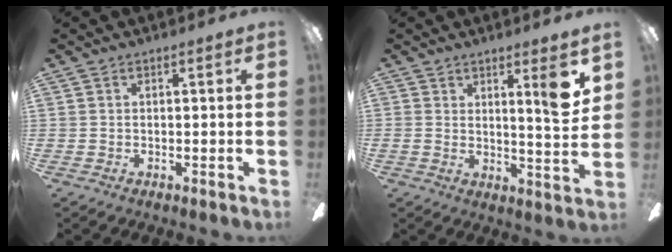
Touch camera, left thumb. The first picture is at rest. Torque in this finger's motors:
{"motor_torque": [0.23, 0.16, 0.72, -0.71, 0.19]}